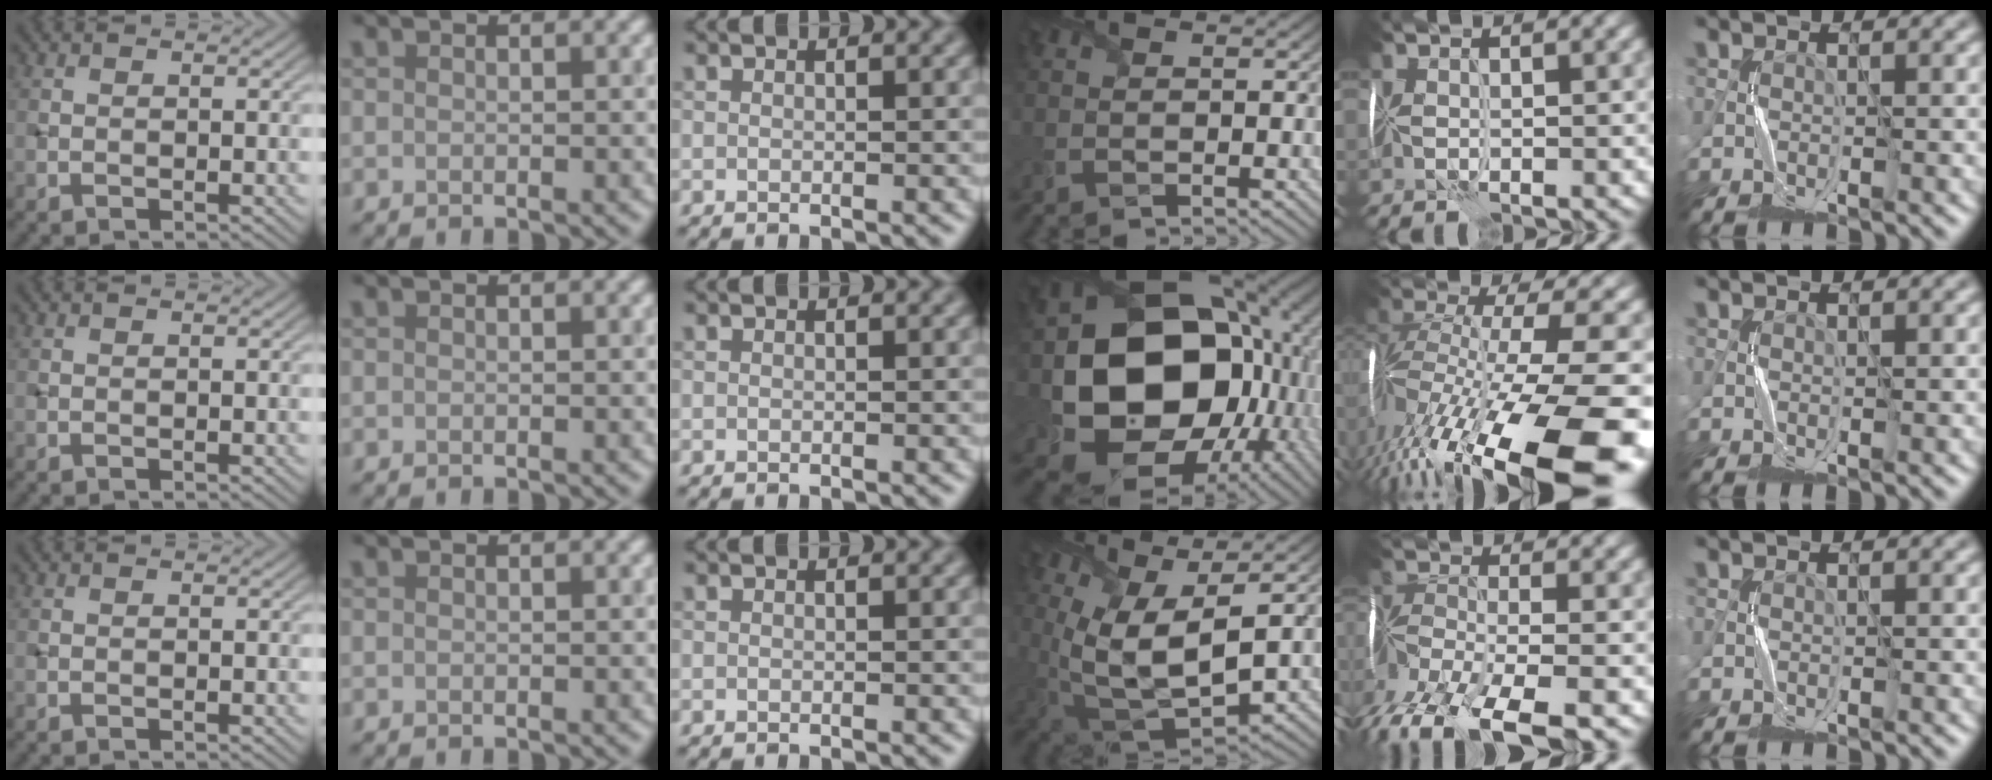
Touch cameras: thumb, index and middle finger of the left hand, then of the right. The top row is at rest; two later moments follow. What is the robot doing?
{"motion": "fold", "object": "map"}